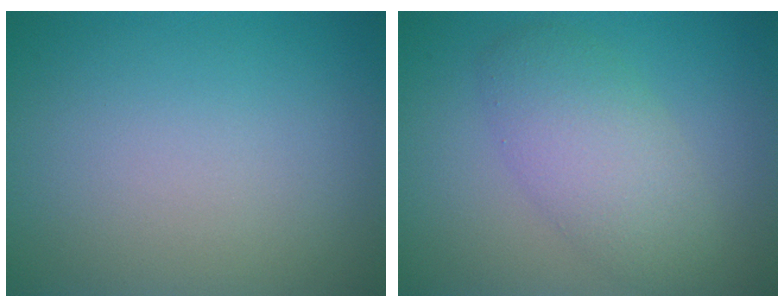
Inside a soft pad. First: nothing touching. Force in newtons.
{"total": 4.6, "press": 4.6, "slide": 0.2}